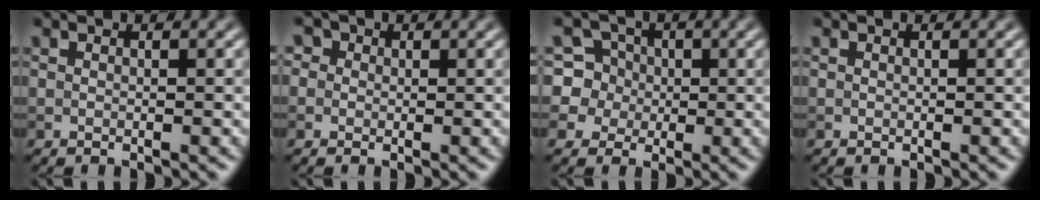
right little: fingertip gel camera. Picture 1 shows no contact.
{"total": 2.4, "force": [1.1, 1.9, 0.9], "torque": [-0.001, 0.016, -0.009]}
{"total": 7.1, "force": [1.2, 6.9, 1.3], "torque": [-0.034, 0.033, 0.011]}
{"total": 0.0}